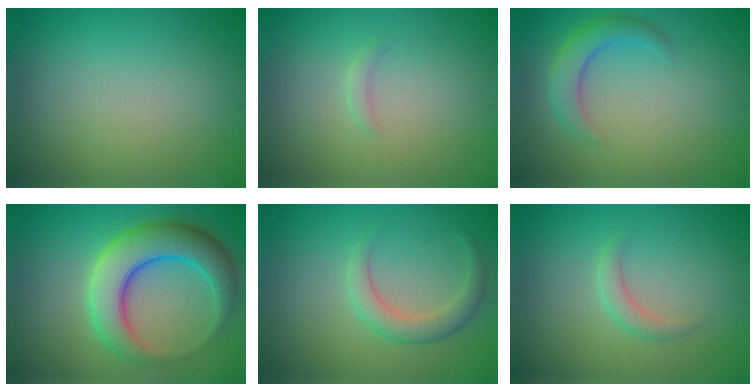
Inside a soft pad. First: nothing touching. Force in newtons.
{"total": 0.7, "press": 0.7, "slide": 0.1}
{"total": 3.4, "press": 3.4, "slide": 0.2}
{"total": 7.4, "press": 7.4, "slide": 0.3}
{"total": 2.6, "press": 2.6, "slide": 0.2}
{"total": 1.5, "press": 1.5, "slide": 0.0}